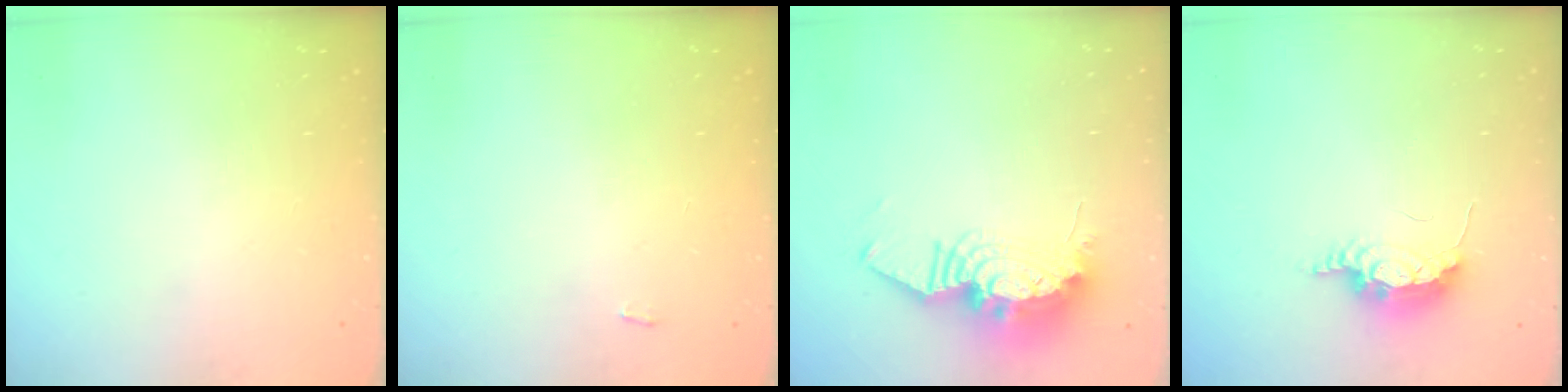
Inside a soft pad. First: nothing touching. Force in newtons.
{"total": 2.2, "press": 2.2, "slide": 0.3}
{"total": 13.7, "press": 13.7, "slide": 1.0}
{"total": 8.7, "press": 7.8, "slide": 4.0}